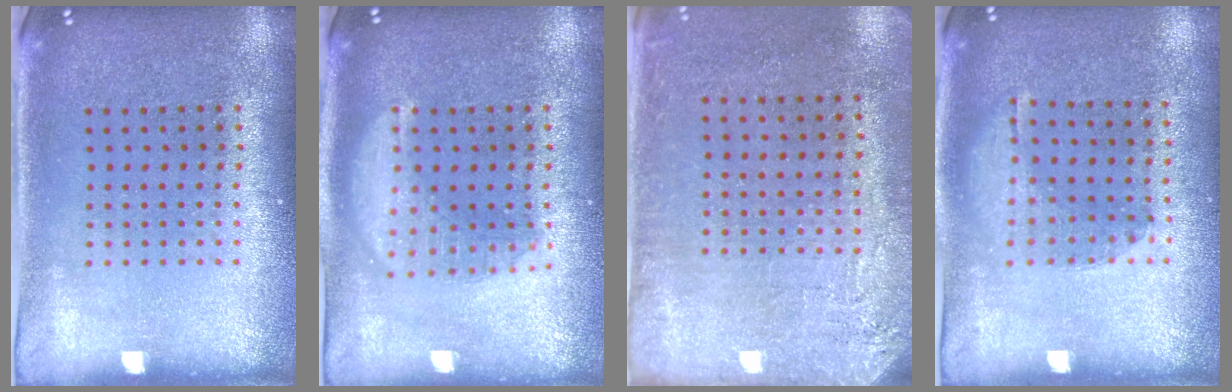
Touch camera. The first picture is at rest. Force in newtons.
{"total": 1.8, "press": 1.8, "slide": 0.2}
{"total": 2.7, "press": 2.3, "slide": 1.4}
{"total": 1.2, "press": 0.8, "slide": 0.9}